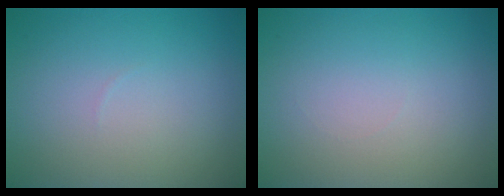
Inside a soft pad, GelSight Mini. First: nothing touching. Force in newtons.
{"total": 0.0}